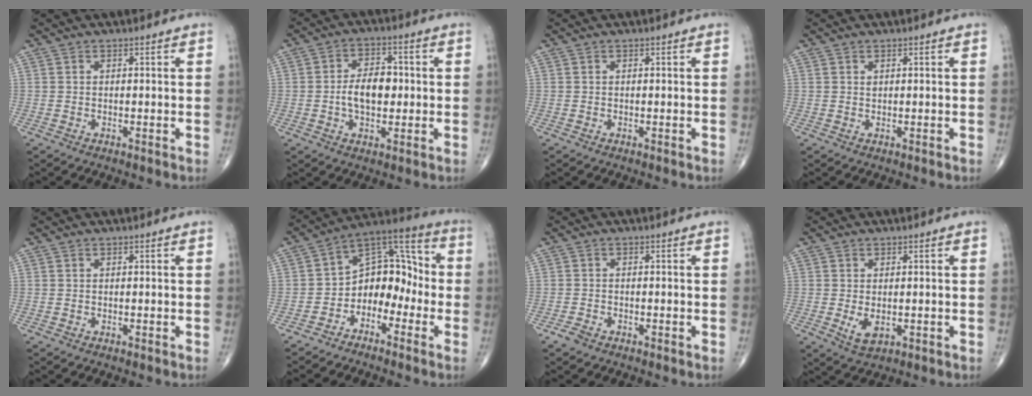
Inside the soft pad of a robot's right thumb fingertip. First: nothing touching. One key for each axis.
{"total": 8.0, "fx": -0.4, "fy": 4.8, "fz": 6.3, "tx": -0.094, "ty": 0.013, "tz": -0.010}
{"total": 0.0}
{"total": 0.5, "fx": 0.3, "fy": 0.3, "fz": 0.3, "tx": -0.003, "ty": -0.001, "tz": 0.006}
{"total": 0.0}
{"total": 11.4, "fx": -3.3, "fy": 8.1, "fz": 7.3, "tx": -0.069, "ty": 0.072, "tz": -0.072}
{"total": 1.6, "fx": -1.2, "fy": 0.9, "fz": 0.8, "tx": -0.018, "ty": 0.002, "tz": -0.022}
{"total": 3.5, "fx": -0.5, "fy": 1.9, "fz": 2.8, "tx": -0.045, "ty": -0.008, "tz": -0.001}